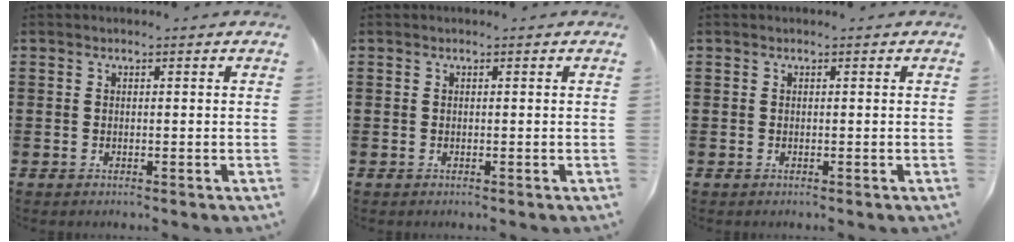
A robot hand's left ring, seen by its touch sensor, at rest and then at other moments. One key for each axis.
{"total": 0.0}
{"total": 0.0}